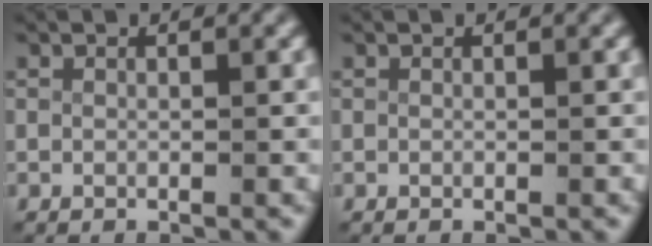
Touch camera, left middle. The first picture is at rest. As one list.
[{"total": 0.0}]